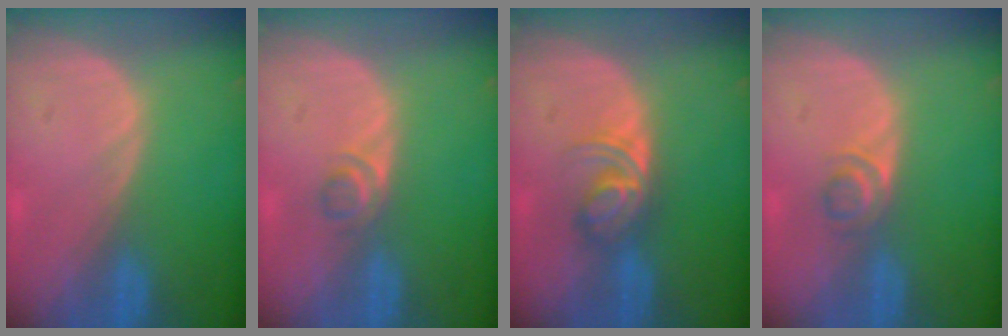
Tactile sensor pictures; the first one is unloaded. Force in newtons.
{"total": 2.2, "press": 2.0, "slide": 0.9}
{"total": 5.7, "press": 4.9, "slide": 2.9}
{"total": 2.5, "press": 2.4, "slide": 0.8}